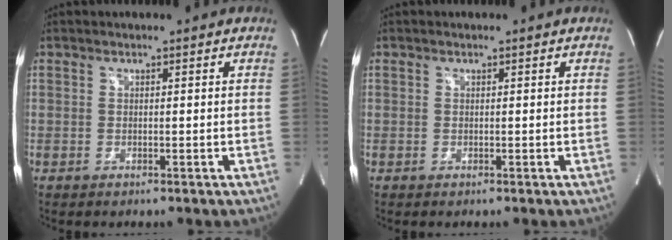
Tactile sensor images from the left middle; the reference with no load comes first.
{"total": 0.0}